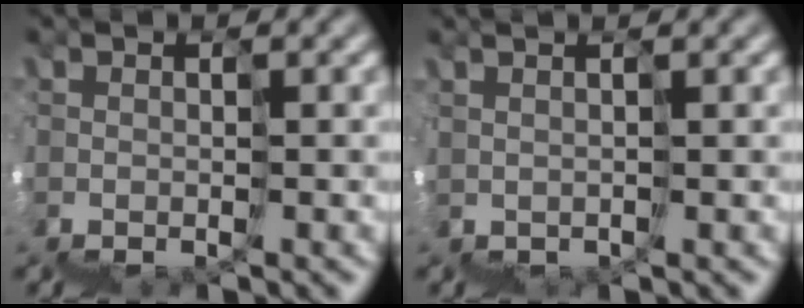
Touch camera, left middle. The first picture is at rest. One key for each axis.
{"total": 2.7, "fx": 1.7, "fy": -1.7, "fz": -1.2, "tx": 0.038, "ty": 0.024, "tz": 0.023}